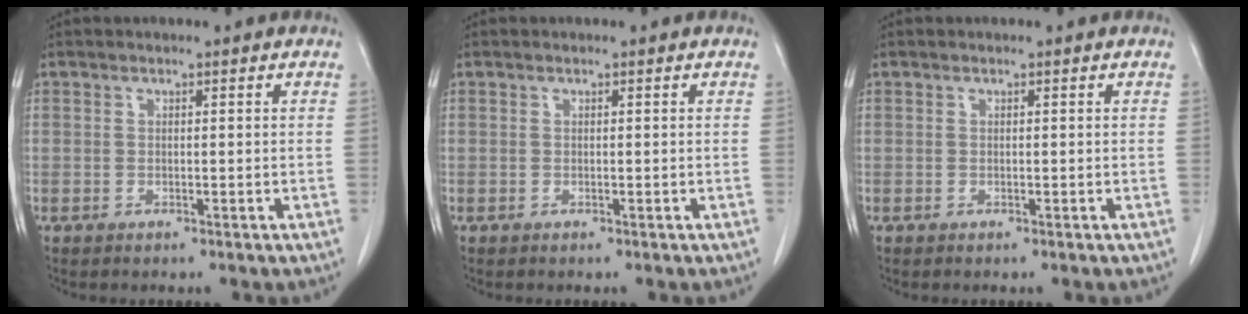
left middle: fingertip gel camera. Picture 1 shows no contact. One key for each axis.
{"total": 0.0}
{"total": 0.0}